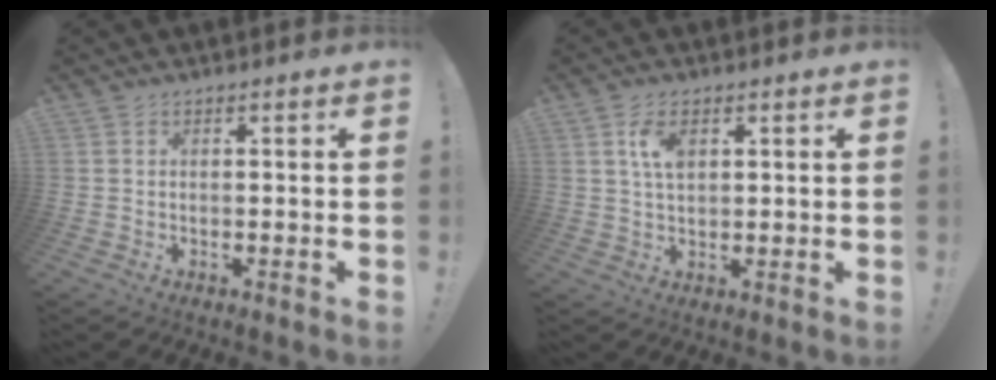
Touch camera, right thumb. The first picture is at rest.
{"total": 5.8, "force": [2.1, 3.2, 4.3], "torque": [-0.067, -0.003, 0.036]}